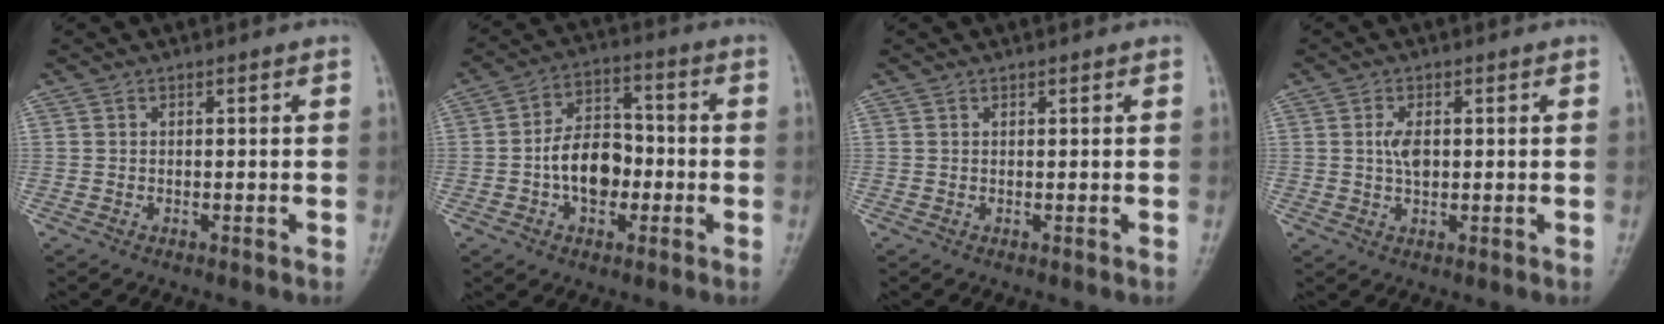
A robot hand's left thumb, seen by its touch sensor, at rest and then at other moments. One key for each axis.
{"total": 10.2, "fx": -2.1, "fy": 6.9, "fz": 7.2, "tx": -0.089, "ty": 0.029, "tz": -0.046}
{"total": 0.0}
{"total": 3.2, "fx": 0.5, "fy": 1.8, "fz": 2.6, "tx": -0.047, "ty": -0.002, "tz": 0.008}